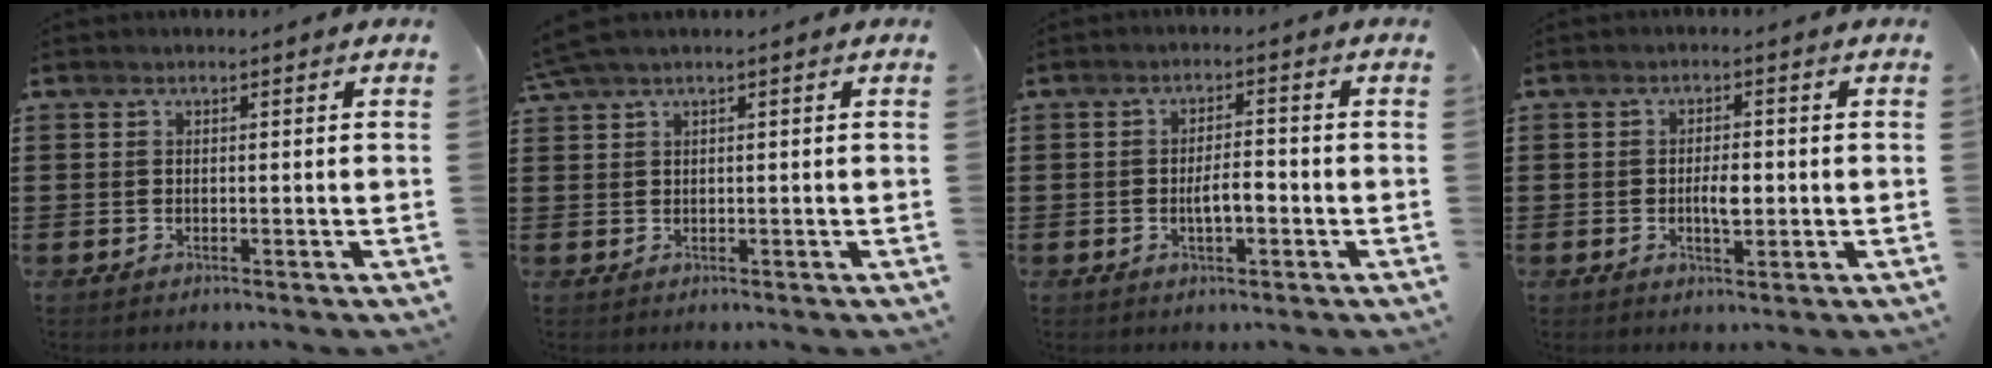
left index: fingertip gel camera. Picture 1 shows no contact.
{"total": 1.6, "force": [0.8, 0.0, 1.3], "torque": [-0.027, -0.001, 0.016]}
{"total": 4.0, "force": [-0.9, 1.4, 3.6], "torque": [-0.065, 0.005, -0.019]}
{"total": 3.5, "force": [-0.3, 1.3, 3.3], "torque": [-0.054, 0.000, -0.008]}